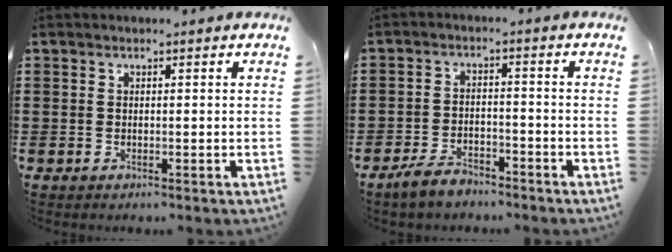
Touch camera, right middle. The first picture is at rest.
{"total": 3.7, "force": [-3.2, 1.2, 1.4], "torque": [-0.031, 0.009, -0.064]}